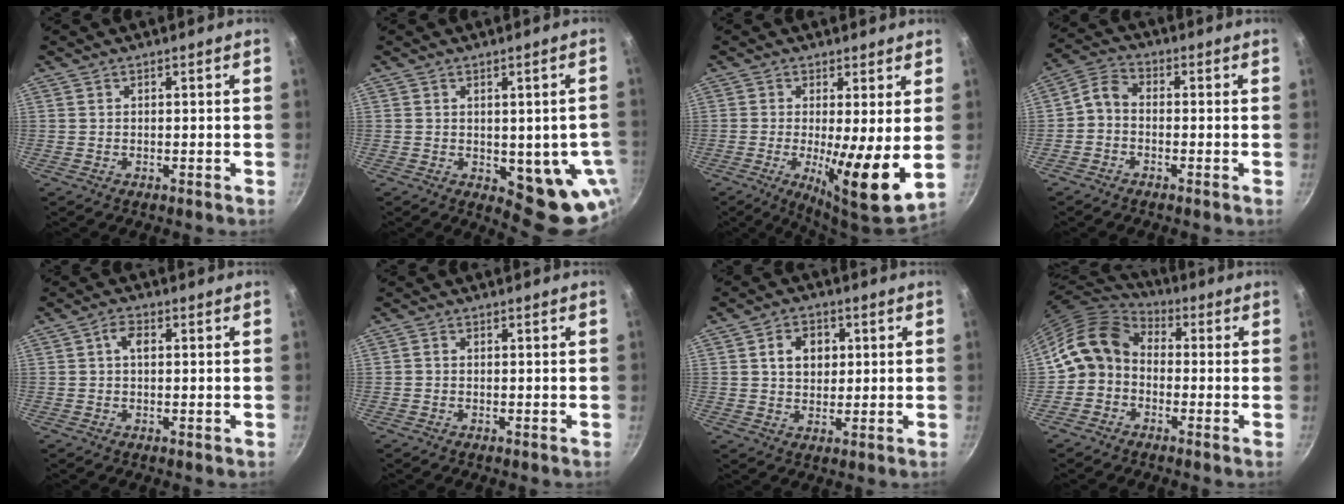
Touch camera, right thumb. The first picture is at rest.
{"total": 12.2, "force": [-1.9, 5.9, 10.5], "torque": [-0.078, -0.014, -0.016]}
{"total": 11.3, "force": [-0.2, 2.1, 11.1], "torque": [-0.177, -0.027, -0.003]}
{"total": 4.2, "force": [-1.5, 2.9, 2.7], "torque": [-0.059, 0.032, -0.043]}
{"total": 3.3, "force": [0.5, 2.0, 2.6], "torque": [-0.041, 0.005, 0.004]}
{"total": 0.7, "force": [-0.3, 0.5, 0.3], "torque": [-0.004, 0.002, -0.007]}
{"total": 6.6, "force": [1.5, 5.2, 3.7], "torque": [-0.038, 0.002, 0.022]}
{"total": 10.2, "force": [-0.7, 8.4, 5.7], "torque": [-0.083, 0.034, -0.037]}